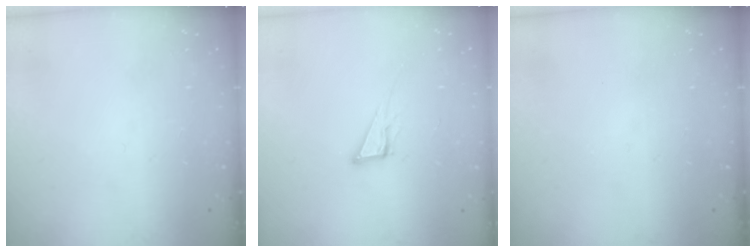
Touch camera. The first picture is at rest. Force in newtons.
{"total": 6.1, "press": 6.1, "slide": 0.4}
{"total": 0.0}